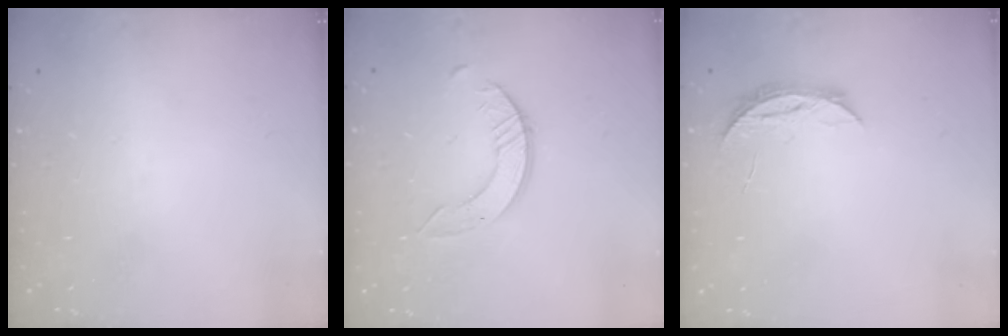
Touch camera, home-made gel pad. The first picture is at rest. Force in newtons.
{"total": 4.5, "press": 4.5, "slide": 0.3}
{"total": 4.9, "press": 4.9, "slide": 0.5}